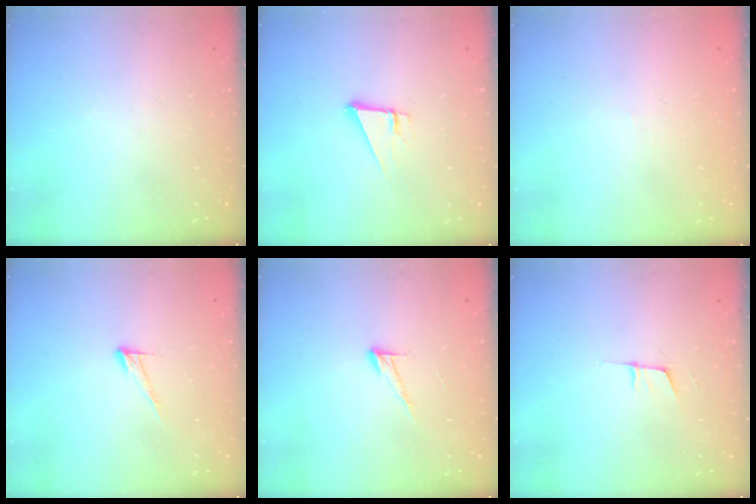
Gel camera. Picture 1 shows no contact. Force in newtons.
{"total": 3.7, "press": 3.7, "slide": 0.2}
{"total": 1.5, "press": 1.5, "slide": 0.1}
{"total": 6.6, "press": 6.6, "slide": 0.3}
{"total": 7.1, "press": 7.0, "slide": 0.4}
{"total": 5.1, "press": 4.3, "slide": 2.6}